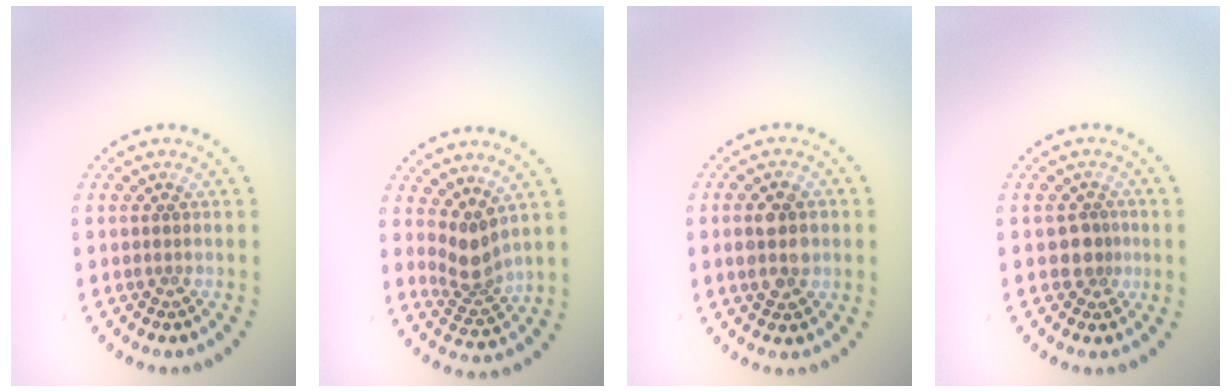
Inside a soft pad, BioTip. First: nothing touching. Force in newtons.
{"total": 2.8, "press": 2.1, "slide": 1.9}
{"total": 4.0, "press": 4.0, "slide": 0.0}
{"total": 1.9, "press": 1.6, "slide": 1.0}